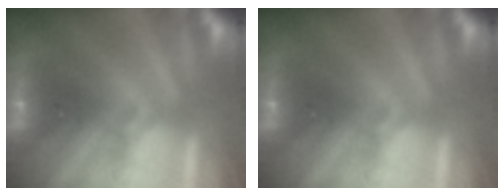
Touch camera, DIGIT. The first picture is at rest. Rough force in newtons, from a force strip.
{"total": 0.0}